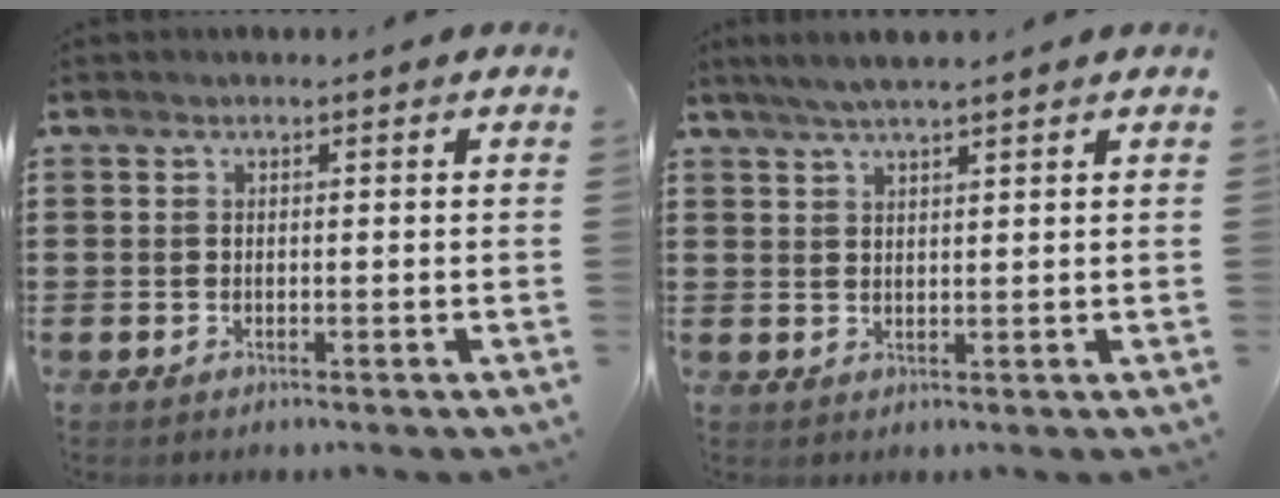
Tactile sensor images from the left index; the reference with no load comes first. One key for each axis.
{"total": 2.8, "fx": 2.4, "fy": 0.1, "fz": 1.5, "tx": -0.035, "ty": 0.002, "tz": 0.044}